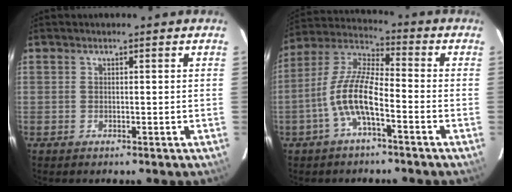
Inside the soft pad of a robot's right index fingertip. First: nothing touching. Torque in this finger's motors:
{"motor_torque": [1.66, -0.48, 0.90, 0.21]}